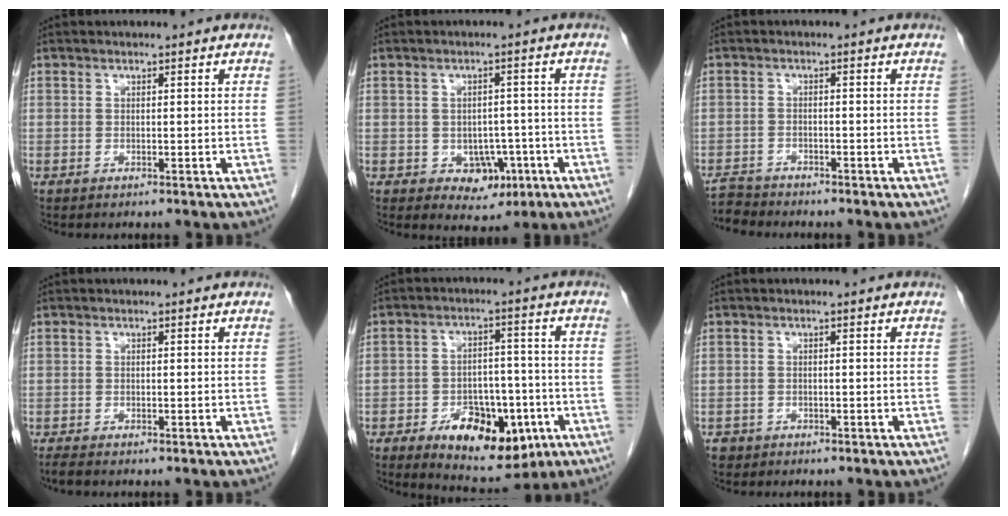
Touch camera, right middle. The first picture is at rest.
{"total": 5.1, "force": [-2.0, 3.7, 3.0], "torque": [-0.033, 0.006, -0.018]}
{"total": 3.3, "force": [-3.2, 0.4, -0.4], "torque": [0.009, -0.012, -0.060]}
{"total": 1.2, "force": [-1.0, 0.2, 0.6], "torque": [-0.020, -0.005, -0.020]}
{"total": 12.7, "force": [-5.6, 6.7, 9.2], "torque": [-0.134, 0.006, -0.075]}
{"total": 1.7, "force": [-1.1, 1.3, 0.0], "torque": [-0.007, 0.004, -0.021]}